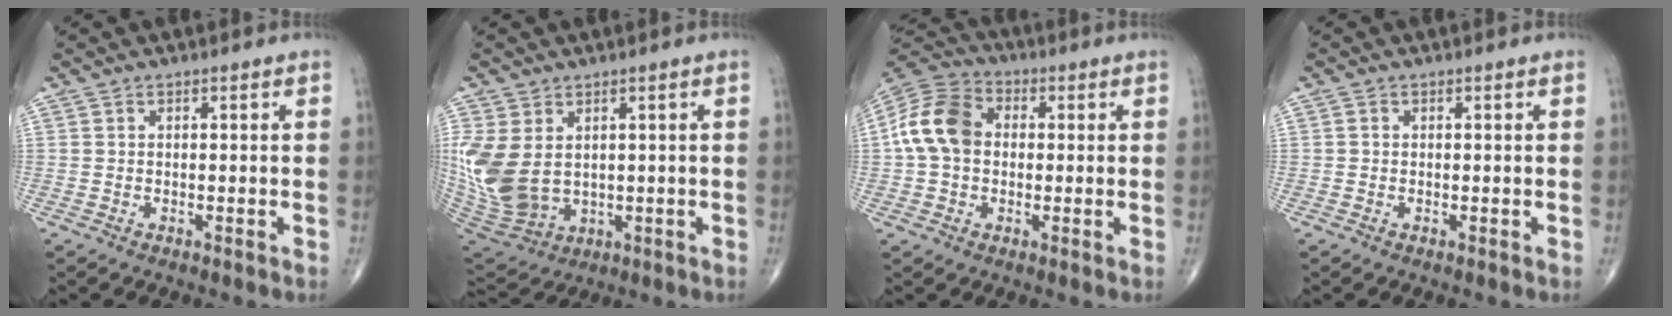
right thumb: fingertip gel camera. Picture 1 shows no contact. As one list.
[{"total": 15.0, "force": [1.7, 10.8, 10.3], "torque": [-0.243, -0.017, 0.063]}, {"total": 11.9, "force": [0.6, 9.0, 7.7], "torque": [-0.143, 0.031, -0.001]}, {"total": 0.5, "force": [0.0, 0.5, 0.1], "torque": [-0.001, 0.001, -0.001]}]